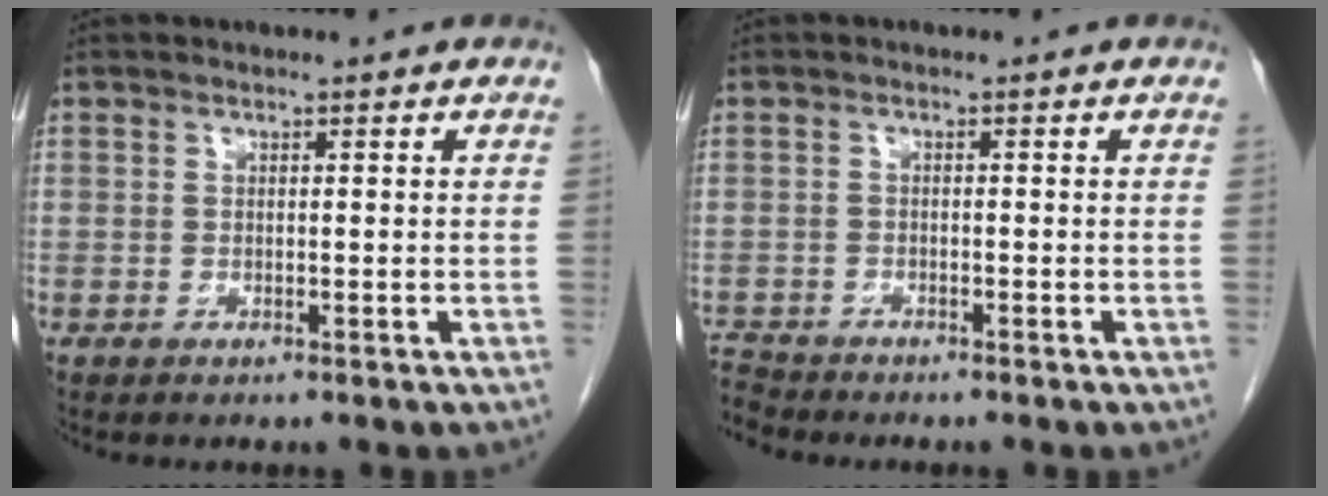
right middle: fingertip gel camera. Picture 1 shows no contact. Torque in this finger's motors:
{"motor_torque": [-0.08, -0.28, 0.09, 0.08]}